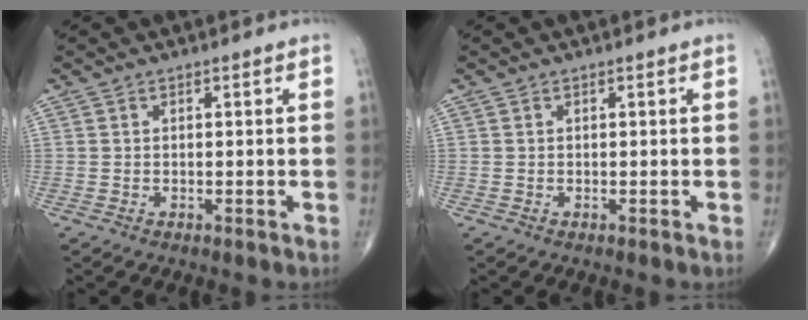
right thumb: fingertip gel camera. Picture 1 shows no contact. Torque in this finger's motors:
{"motor_torque": [0.05, 0.05, 0.00, 0.00, 0.01]}